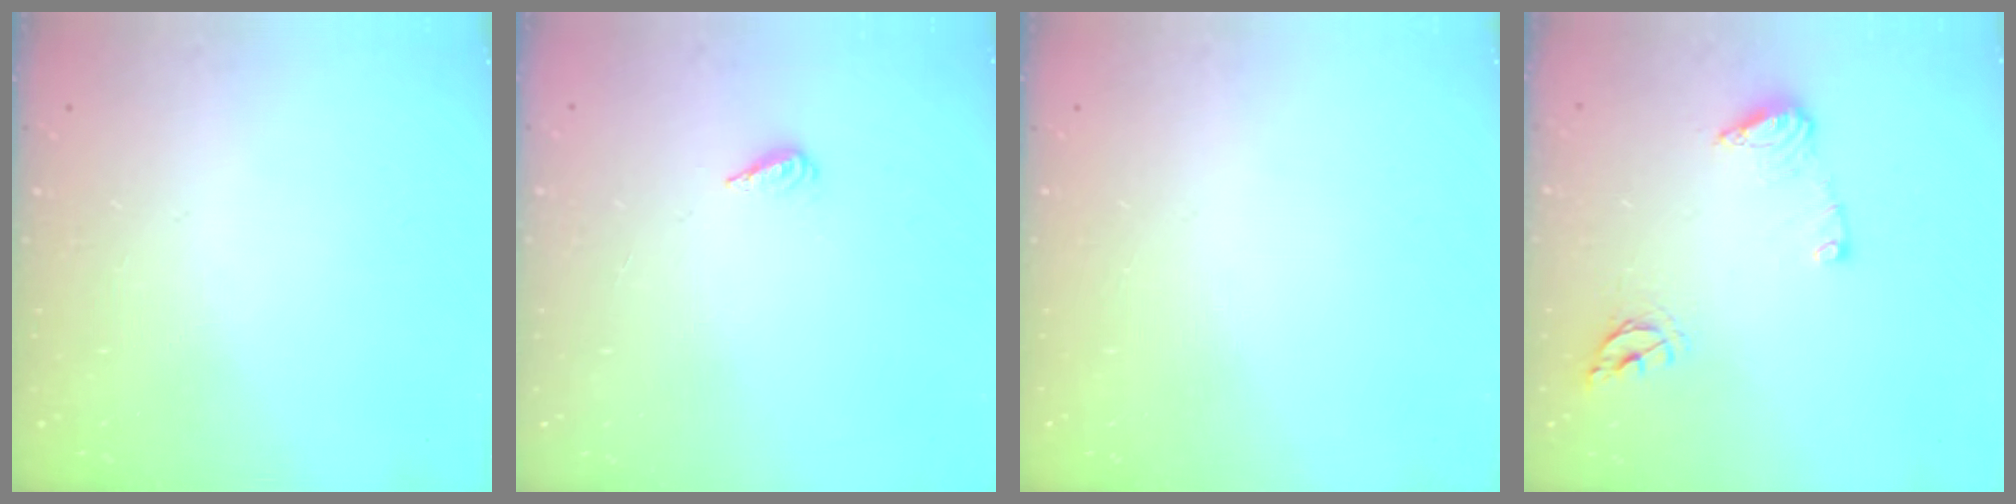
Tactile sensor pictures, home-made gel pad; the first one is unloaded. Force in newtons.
{"total": 2.1, "press": 1.9, "slide": 0.8}
{"total": 0.0}
{"total": 10.0, "press": 9.9, "slide": 1.0}